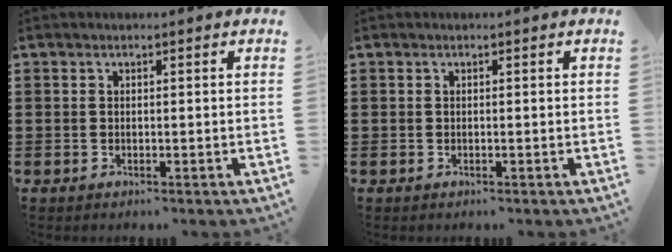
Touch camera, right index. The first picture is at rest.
{"total": 0.0}